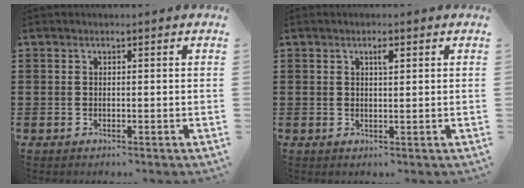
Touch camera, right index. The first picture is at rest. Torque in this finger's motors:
{"motor_torque": [0.07, -0.07, 0.03, 0.02]}